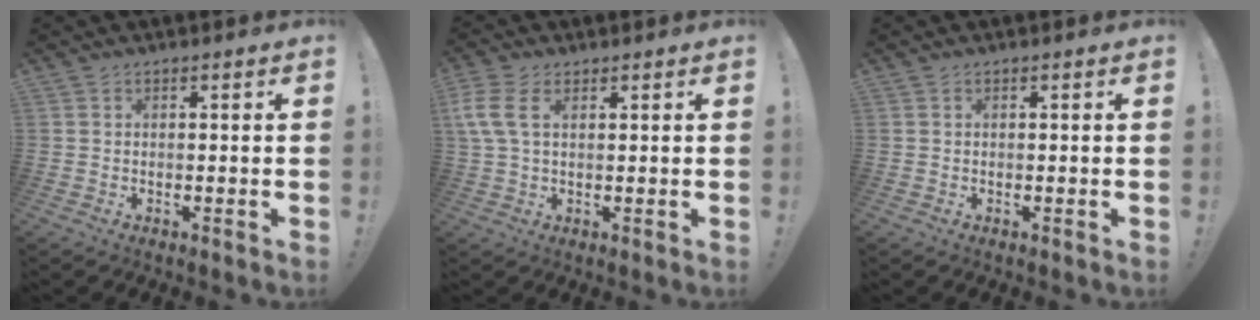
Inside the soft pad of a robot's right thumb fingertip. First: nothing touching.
{"total": 7.4, "force": [2.4, 4.1, 5.7], "torque": [-0.133, 0.004, 0.050]}
{"total": 0.0}